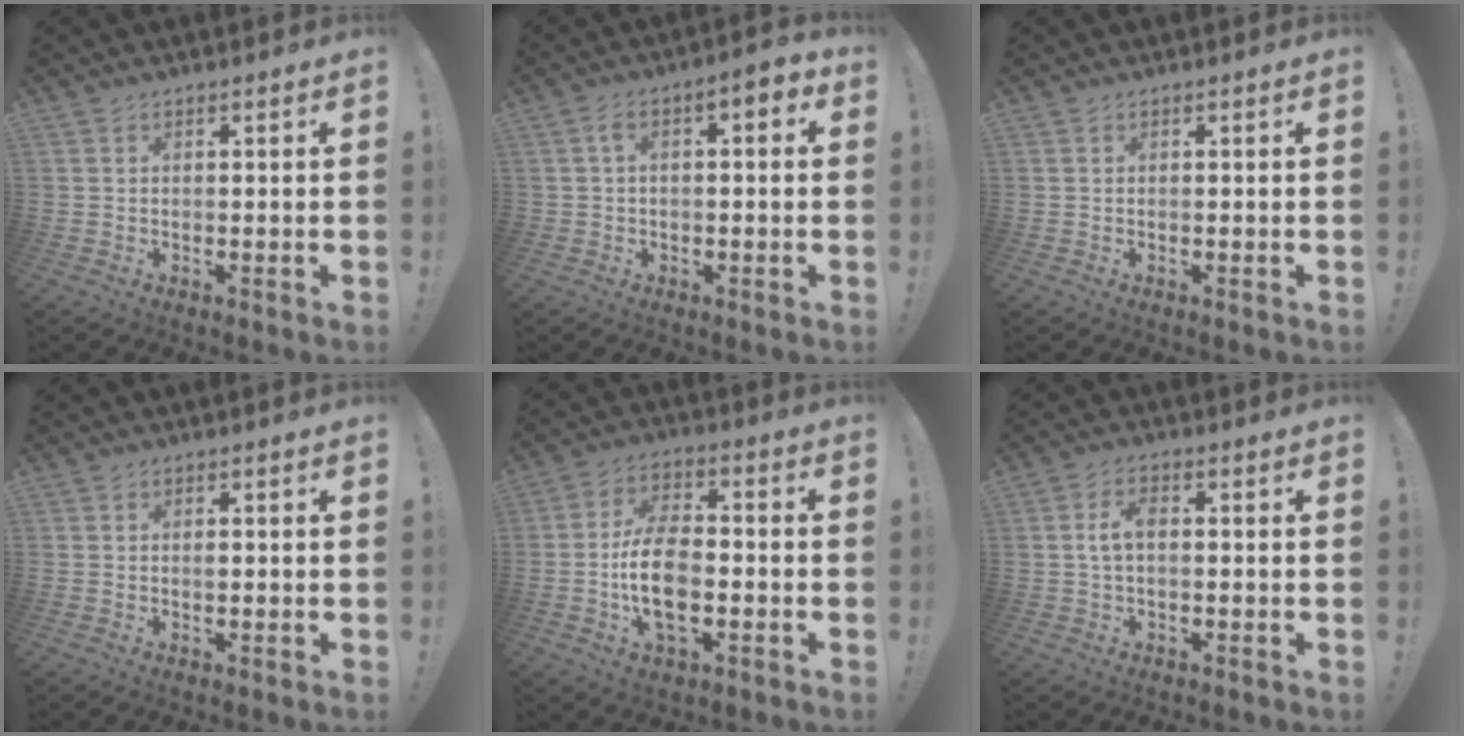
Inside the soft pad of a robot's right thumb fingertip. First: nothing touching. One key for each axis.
{"total": 4.9, "fx": 0.8, "fy": 2.6, "fz": 4.1, "tx": -0.062, "ty": 0.005, "tz": 0.011}
{"total": 0.0}
{"total": 0.8, "fx": -0.2, "fy": 0.5, "fz": 0.6, "tx": -0.005, "ty": -0.001, "tz": -0.006}
{"total": 13.9, "fx": -2.9, "fy": 8.0, "fz": 11.0, "tx": -0.207, "ty": 0.007, "tz": -0.053}
{"total": 4.8, "fx": 0.0, "fy": 2.4, "fz": 4.1, "tx": -0.083, "ty": 0.013, "tz": 0.000}